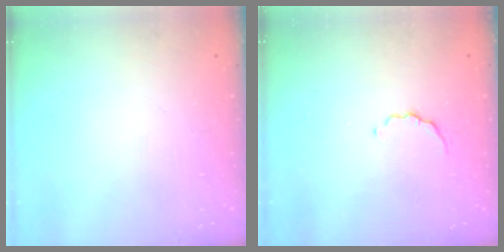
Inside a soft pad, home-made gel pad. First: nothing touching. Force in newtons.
{"total": 4.1, "press": 3.9, "slide": 1.1}